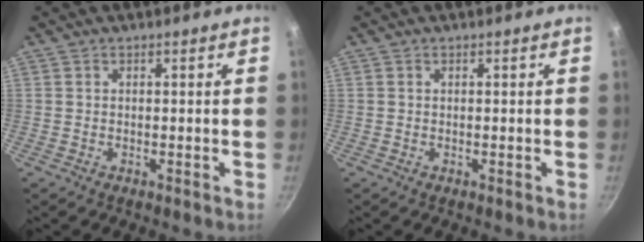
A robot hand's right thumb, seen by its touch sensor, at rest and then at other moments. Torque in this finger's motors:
{"motor_torque": [-0.38, 0.01, -0.09, 0.01, 0.03]}